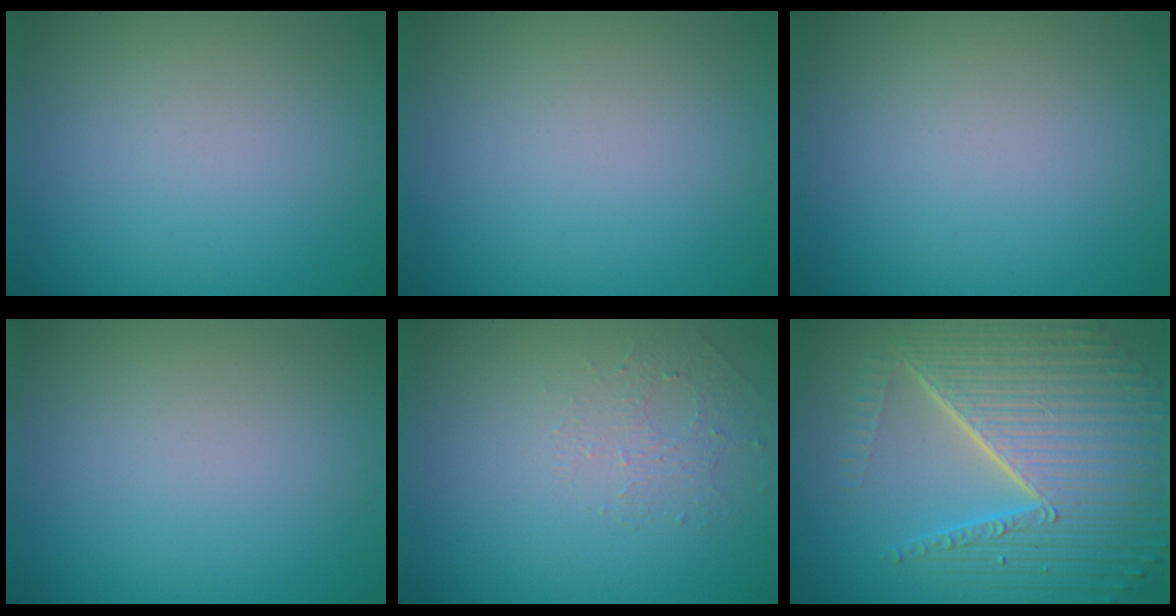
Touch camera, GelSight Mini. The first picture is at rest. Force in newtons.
{"total": 0.0}
{"total": 0.0}
{"total": 0.0}
{"total": 1.3, "press": 0.7, "slide": 1.2}
{"total": 10.2, "press": 6.5, "slide": 7.8}